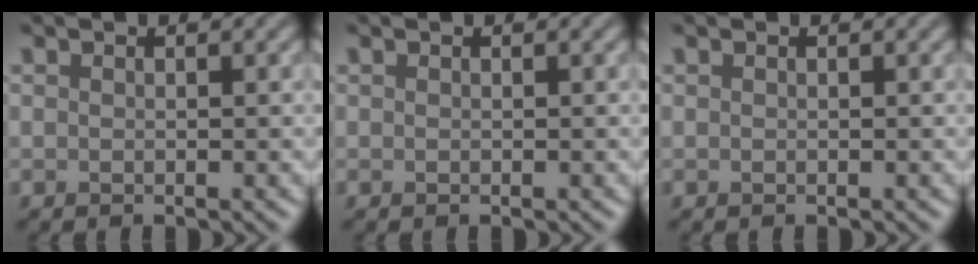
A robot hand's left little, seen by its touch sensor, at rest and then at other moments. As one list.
[{"total": 0.0}, {"total": 0.0}]